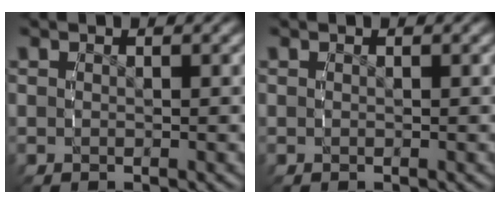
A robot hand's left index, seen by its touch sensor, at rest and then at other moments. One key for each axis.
{"total": 0.0}